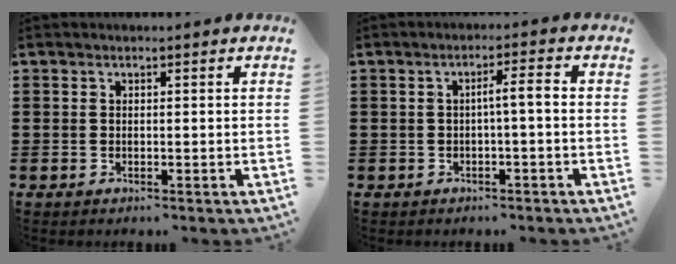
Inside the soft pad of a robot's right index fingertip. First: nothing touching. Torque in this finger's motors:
{"motor_torque": [0.72, -0.46, 0.13, 0.08]}